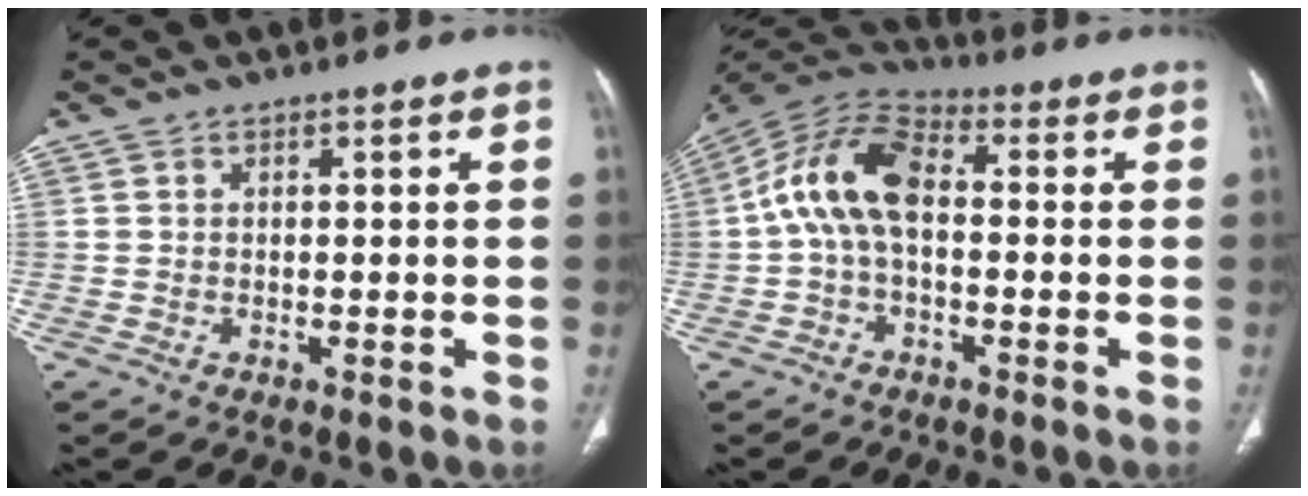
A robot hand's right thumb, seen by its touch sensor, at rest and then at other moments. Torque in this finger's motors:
{"motor_torque": [1.98, 1.89, 1.61, -0.42, 0.19]}